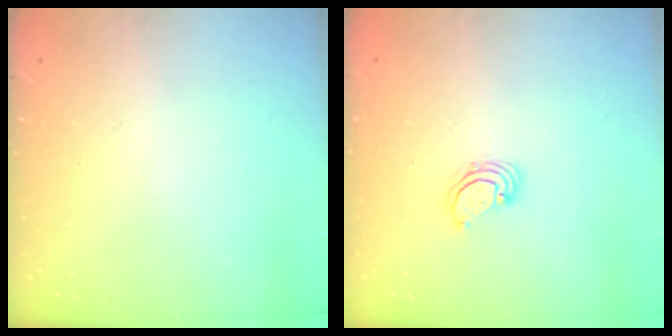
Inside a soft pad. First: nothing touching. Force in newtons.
{"total": 3.3, "press": 3.3, "slide": 0.2}